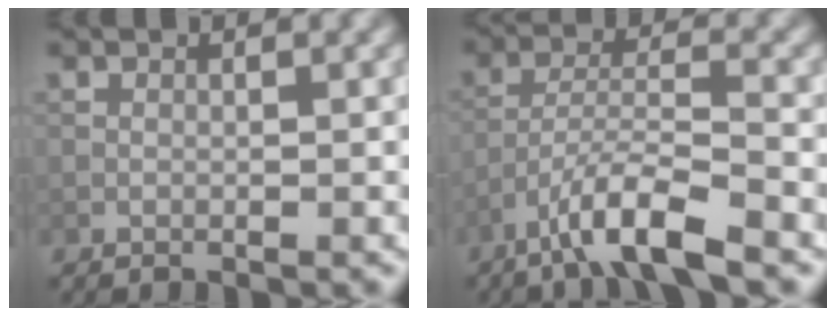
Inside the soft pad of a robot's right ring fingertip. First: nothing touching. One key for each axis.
{"total": 5.9, "fx": -4.1, "fy": 0.9, "fz": 4.1, "tx": -0.075, "ty": 0.002, "tz": -0.082}